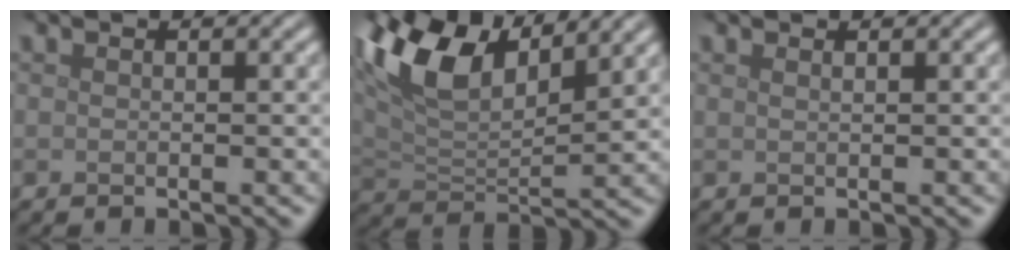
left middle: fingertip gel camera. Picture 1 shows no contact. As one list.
[{"total": 9.7, "force": [5.6, 4.3, 6.7], "torque": [-0.146, 0.018, 0.101]}, {"total": 0.7, "force": [0.5, 0.2, 0.4], "torque": [-0.002, 0.000, 0.005]}]